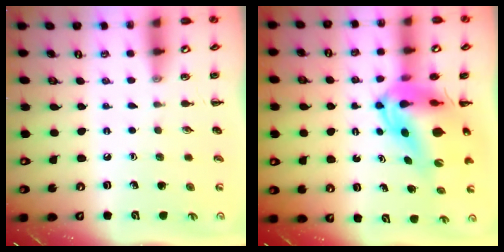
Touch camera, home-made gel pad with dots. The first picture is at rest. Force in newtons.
{"total": 11.3, "press": 10.7, "slide": 3.4}